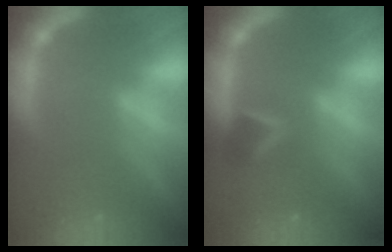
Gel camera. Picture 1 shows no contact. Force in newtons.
{"total": 2.9}